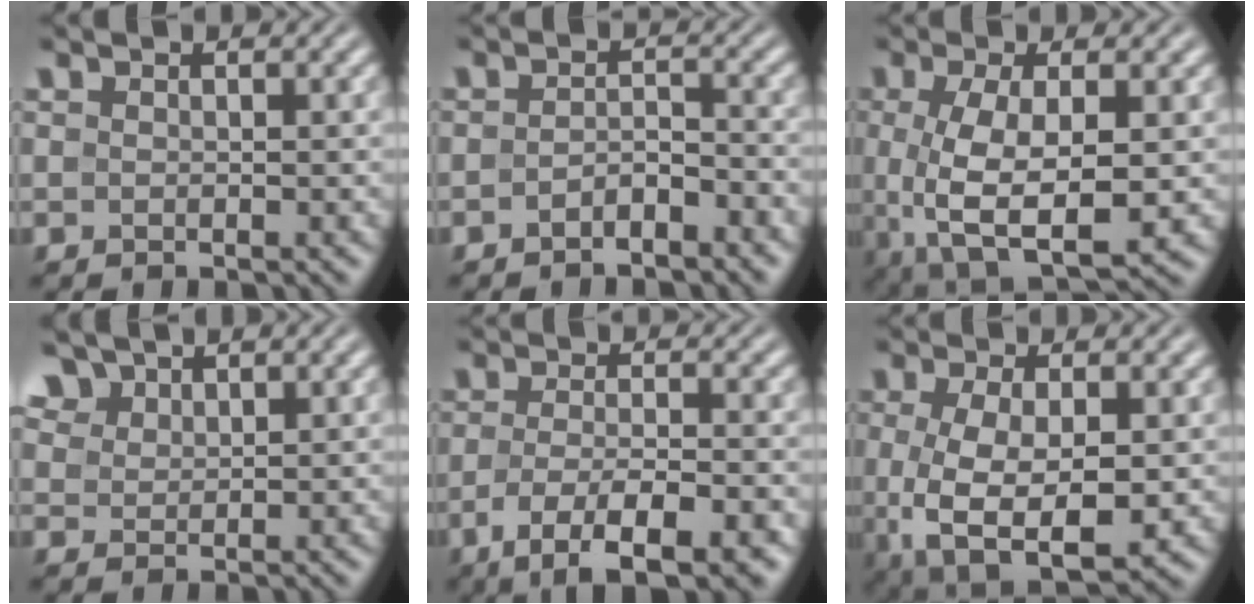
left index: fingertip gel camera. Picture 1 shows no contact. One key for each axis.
{"total": 2.1, "fx": -1.3, "fy": 0.7, "fz": 1.4, "tx": -0.027, "ty": 0.007, "tz": -0.026}
{"total": 7.4, "fx": -0.6, "fy": 3.0, "fz": 6.8, "tx": -0.142, "ty": -0.012, "tz": -0.004}
{"total": 3.4, "fx": 2.6, "fy": 1.9, "fz": 1.1, "tx": -0.037, "ty": -0.002, "tz": 0.063}
{"total": 6.5, "fx": -3.4, "fy": 1.7, "fz": 5.3, "tx": -0.094, "ty": -0.003, "tz": -0.058}
{"total": 7.4, "fx": -1.0, "fy": 3.3, "fz": 6.6, "tx": -0.138, "ty": -0.018, "tz": -0.010}